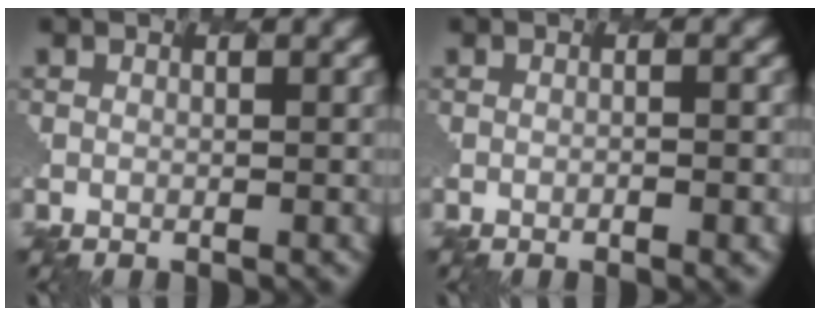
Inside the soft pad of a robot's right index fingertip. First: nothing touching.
{"total": 1.6, "force": [-0.5, 0.3, 1.4], "torque": [-0.023, 0.005, -0.003]}